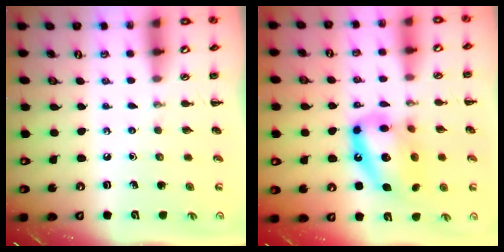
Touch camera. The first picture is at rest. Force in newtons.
{"total": 16.1, "press": 15.7, "slide": 3.4}